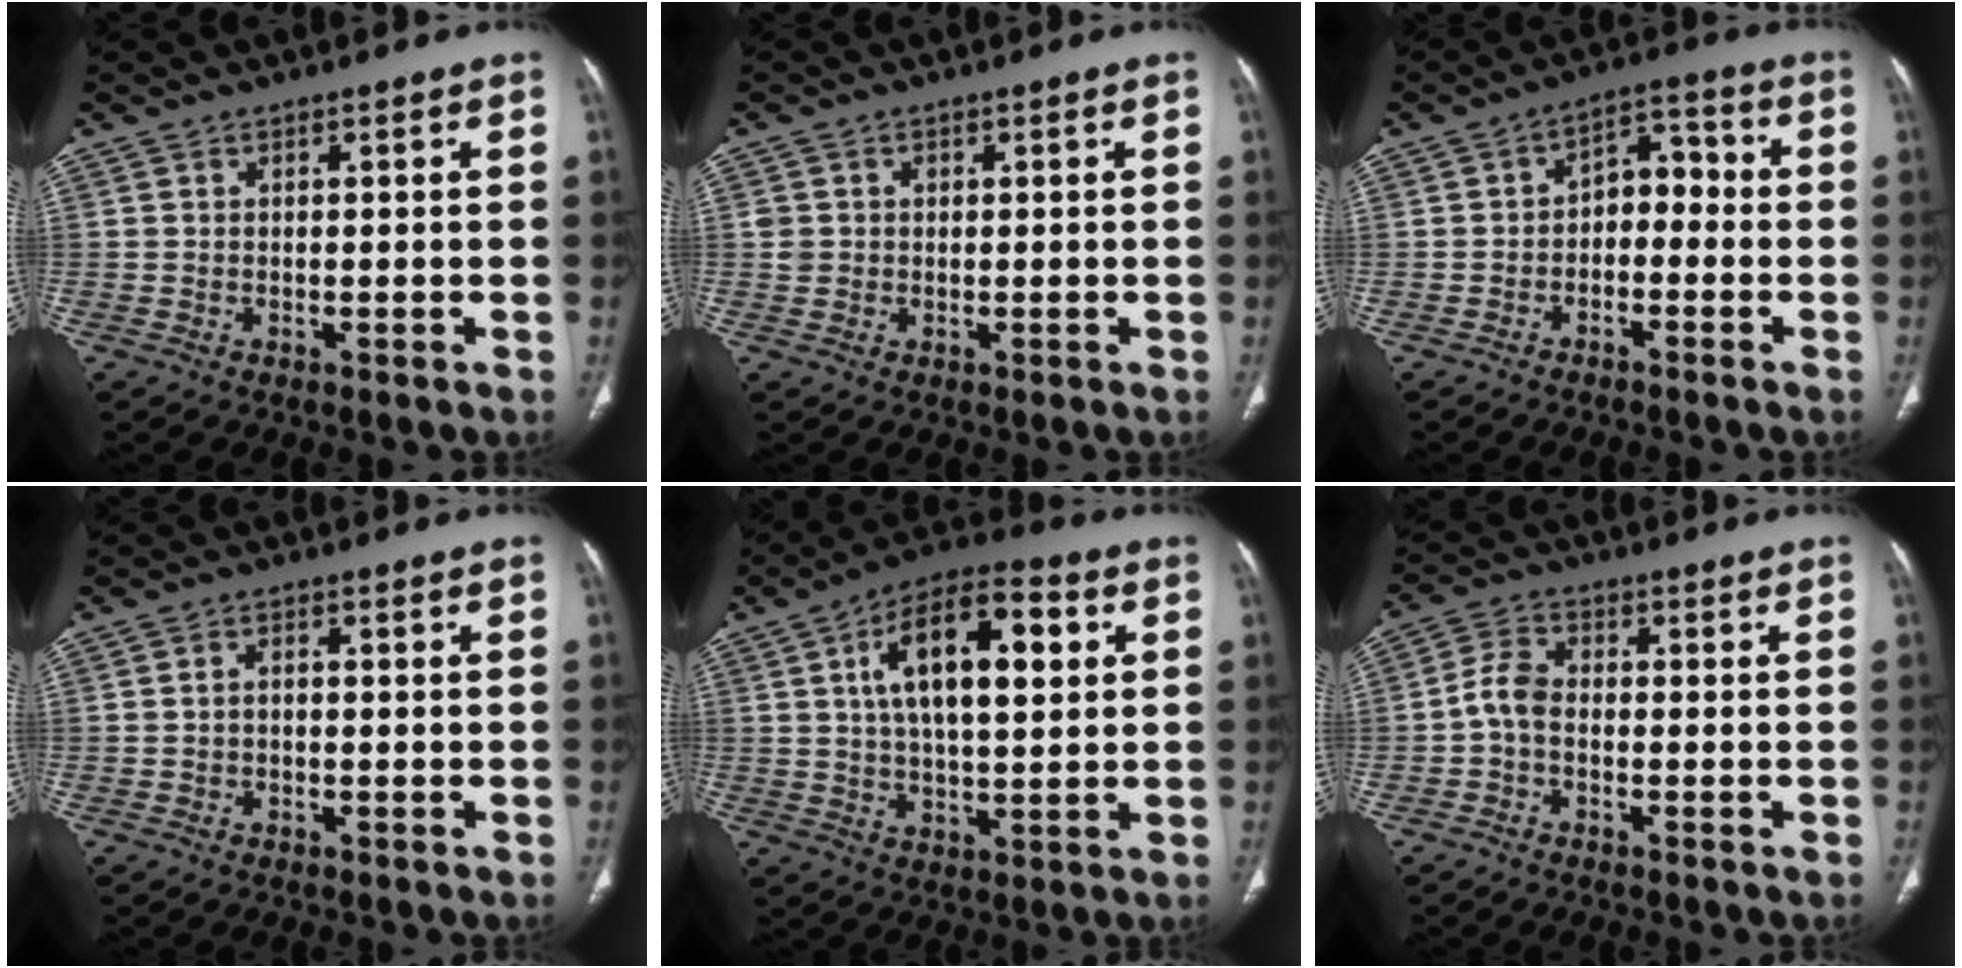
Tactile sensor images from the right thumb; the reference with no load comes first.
{"total": 2.1, "force": [0.3, 2.0, 0.6], "torque": [-0.003, 0.001, 0.009]}
{"total": 6.3, "force": [-1.6, 4.3, 4.3], "torque": [-0.042, 0.042, -0.038]}
{"total": 1.3, "force": [-0.3, 0.9, 0.9], "torque": [-0.015, 0.006, -0.006]}
{"total": 16.3, "force": [4.3, 7.2, 13.9], "torque": [-0.215, 0.008, 0.067]}
{"total": 4.7, "force": [-1.1, 2.9, 3.5], "torque": [-0.068, 0.018, -0.032]}